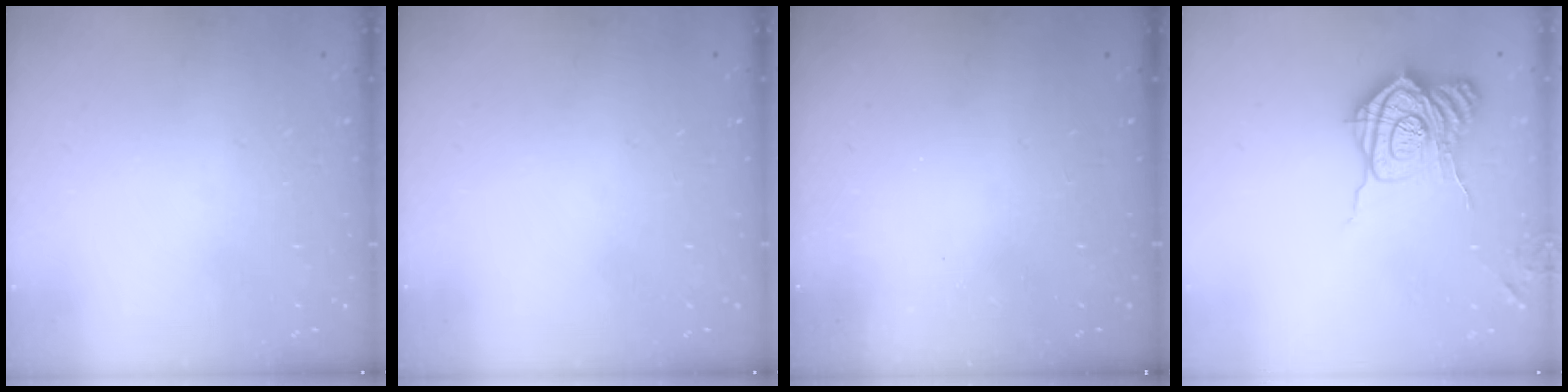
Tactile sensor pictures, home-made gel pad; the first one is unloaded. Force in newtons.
{"total": 0.0}
{"total": 2.4, "press": 2.2, "slide": 0.8}
{"total": 16.7, "press": 16.7, "slide": 0.6}